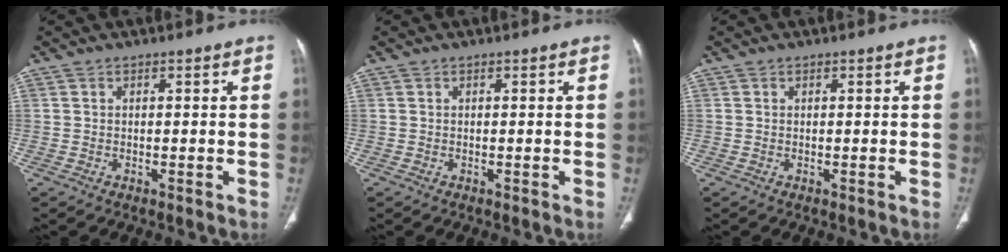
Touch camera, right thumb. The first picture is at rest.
{"total": 0.0}
{"total": 0.0}